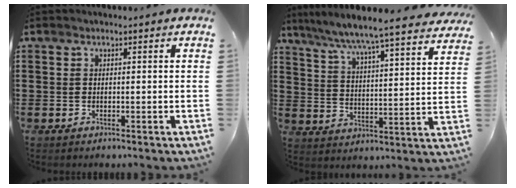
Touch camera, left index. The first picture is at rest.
{"total": 5.9, "force": [5.4, -0.8, 2.3], "torque": [-0.071, -0.044, 0.084]}